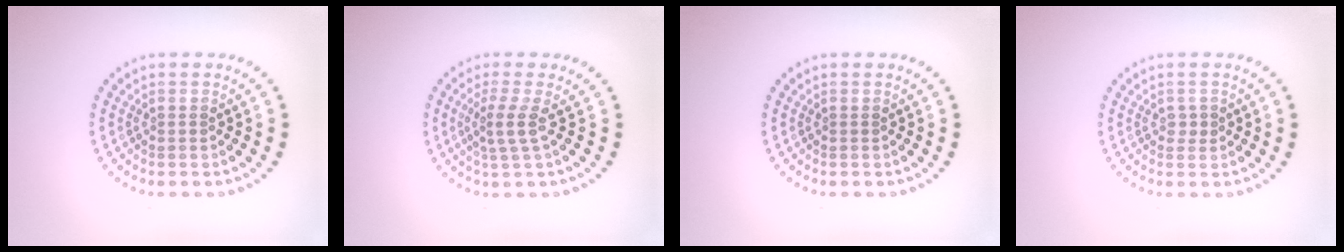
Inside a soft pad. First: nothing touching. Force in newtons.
{"total": 2.2, "press": 1.6, "slide": 1.4}
{"total": 0.0}
{"total": 0.9, "press": 0.9, "slide": 0.2}